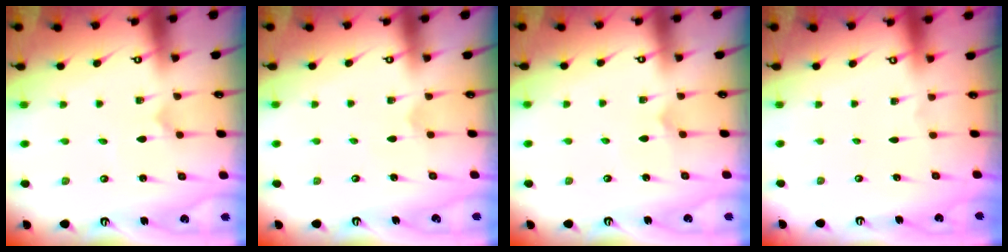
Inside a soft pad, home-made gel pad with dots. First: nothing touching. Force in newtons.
{"total": 2.4, "press": 2.4, "slide": 0.3}
{"total": 2.8, "press": 2.8, "slide": 0.3}
{"total": 0.0}